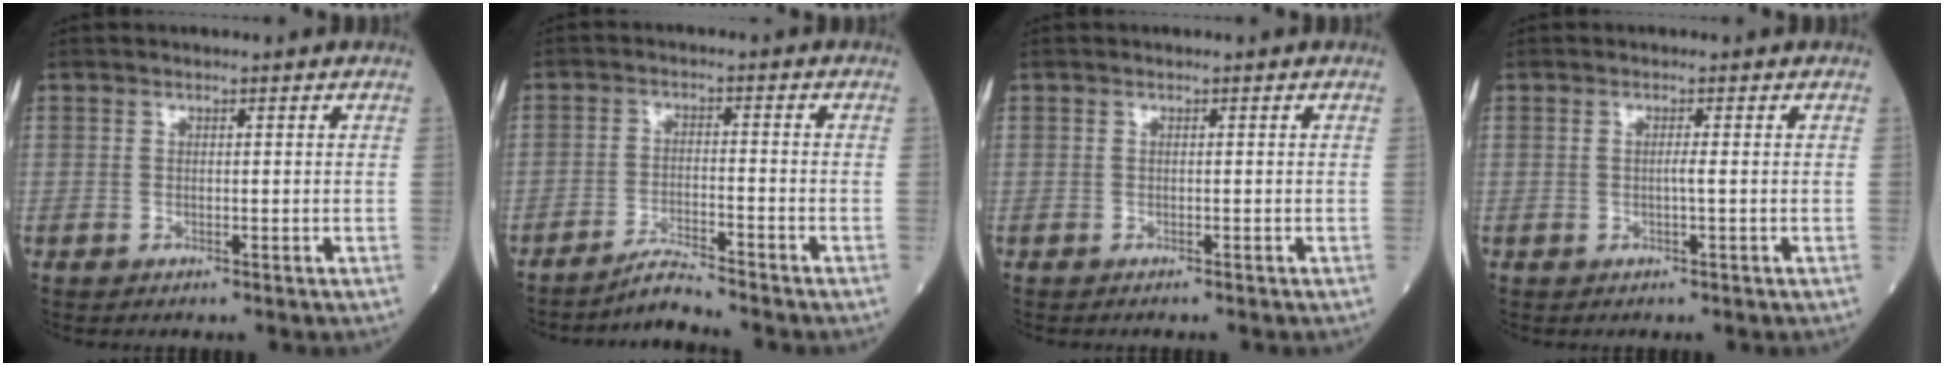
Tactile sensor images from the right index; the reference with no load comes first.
{"total": 4.3, "force": [-4.1, -1.0, 1.1], "torque": [-0.024, -0.019, -0.075]}
{"total": 0.6, "force": [-0.5, 0.0, 0.2], "torque": [-0.005, -0.003, -0.010]}
{"total": 0.9, "force": [-0.1, -0.3, 0.8], "torque": [-0.018, -0.002, -0.004]}